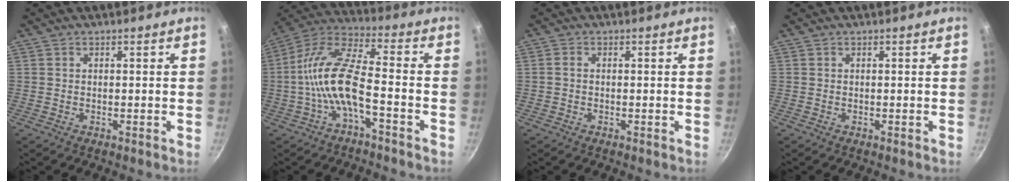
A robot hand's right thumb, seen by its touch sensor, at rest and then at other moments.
{"total": 12.8, "force": [-3.9, 4.3, 11.4], "torque": [-0.235, 0.045, -0.086]}
{"total": 1.2, "force": [-0.1, 0.9, 0.7], "torque": [-0.014, 0.006, -0.004]}
{"total": 0.0}